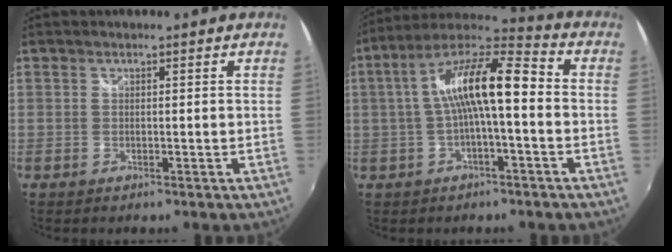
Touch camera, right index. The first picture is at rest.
{"total": 12.8, "force": [-0.6, 3.0, 12.5], "torque": [-0.232, 0.029, -0.013]}